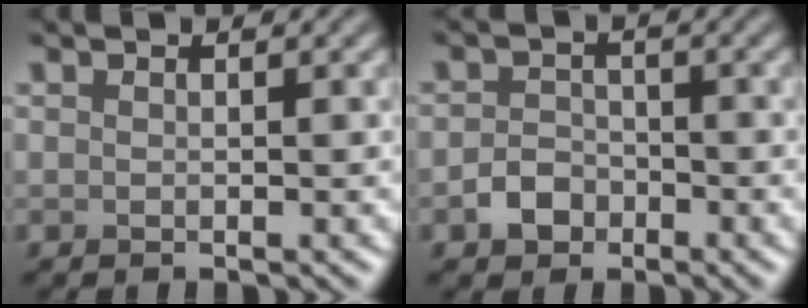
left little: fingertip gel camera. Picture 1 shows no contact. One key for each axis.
{"total": 2.4, "fx": -1.3, "fy": 1.8, "fz": 1.0, "tx": -0.012, "ty": 0.004, "tz": -0.028}